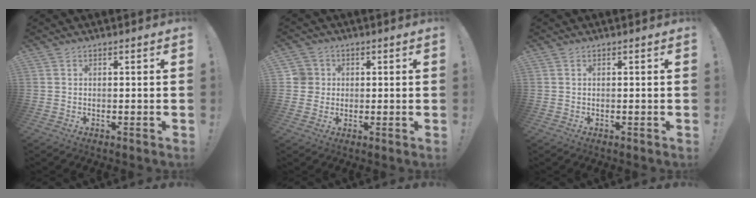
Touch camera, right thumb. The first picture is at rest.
{"total": 4.8, "force": [0.8, 4.7, 1.0], "torque": [-0.026, 0.005, 0.016]}
{"total": 0.0}